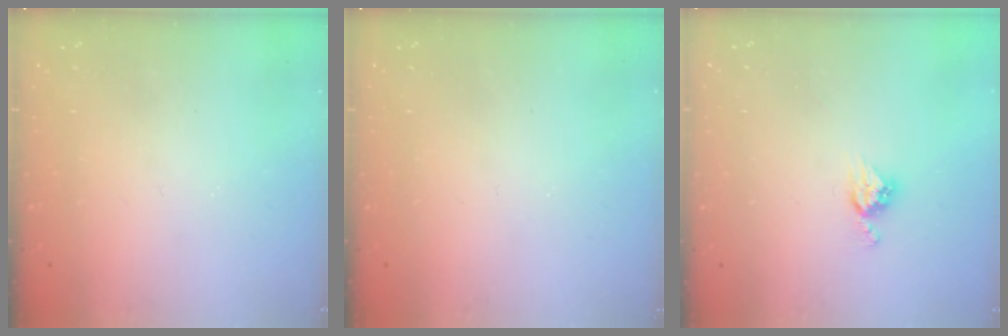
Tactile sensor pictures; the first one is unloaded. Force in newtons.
{"total": 0.0}
{"total": 6.3, "press": 6.3, "slide": 0.4}